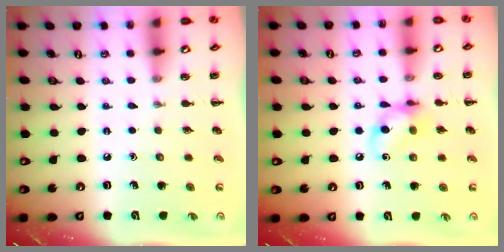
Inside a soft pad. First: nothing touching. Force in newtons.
{"total": 10.2, "press": 10.1, "slide": 1.0}